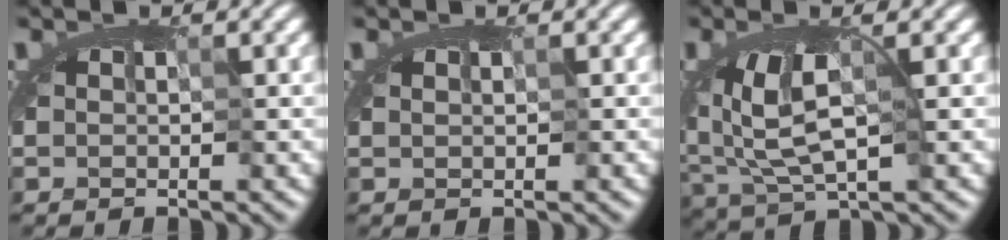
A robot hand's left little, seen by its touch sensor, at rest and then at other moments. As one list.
[{"total": 0.0}, {"total": 3.8, "force": [-0.3, 1.8, 3.4], "torque": [-0.068, -0.011, -0.002]}]